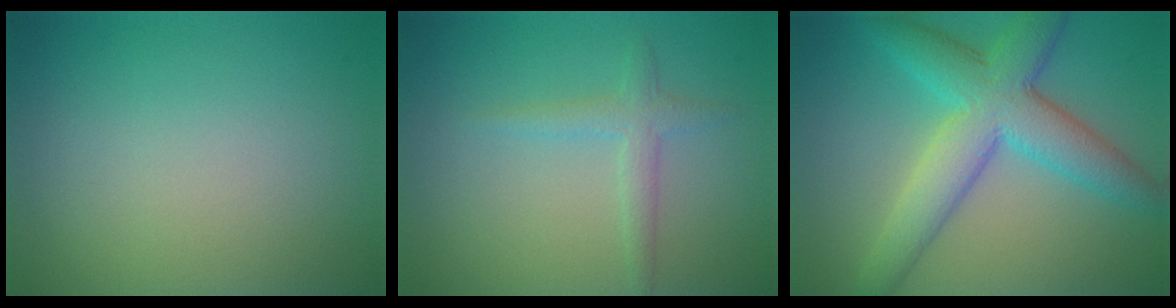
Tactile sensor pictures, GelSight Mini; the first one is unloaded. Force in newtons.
{"total": 1.9, "press": 1.9, "slide": 0.1}
{"total": 7.3, "press": 7.3, "slide": 0.1}